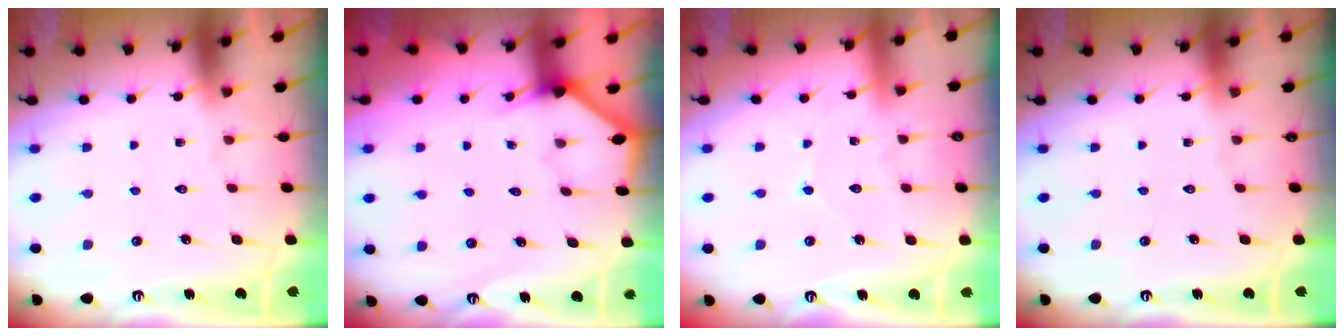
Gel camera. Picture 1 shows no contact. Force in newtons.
{"total": 2.6, "press": 2.6, "slide": 0.3}
{"total": 4.4, "press": 4.4, "slide": 0.4}
{"total": 0.0}